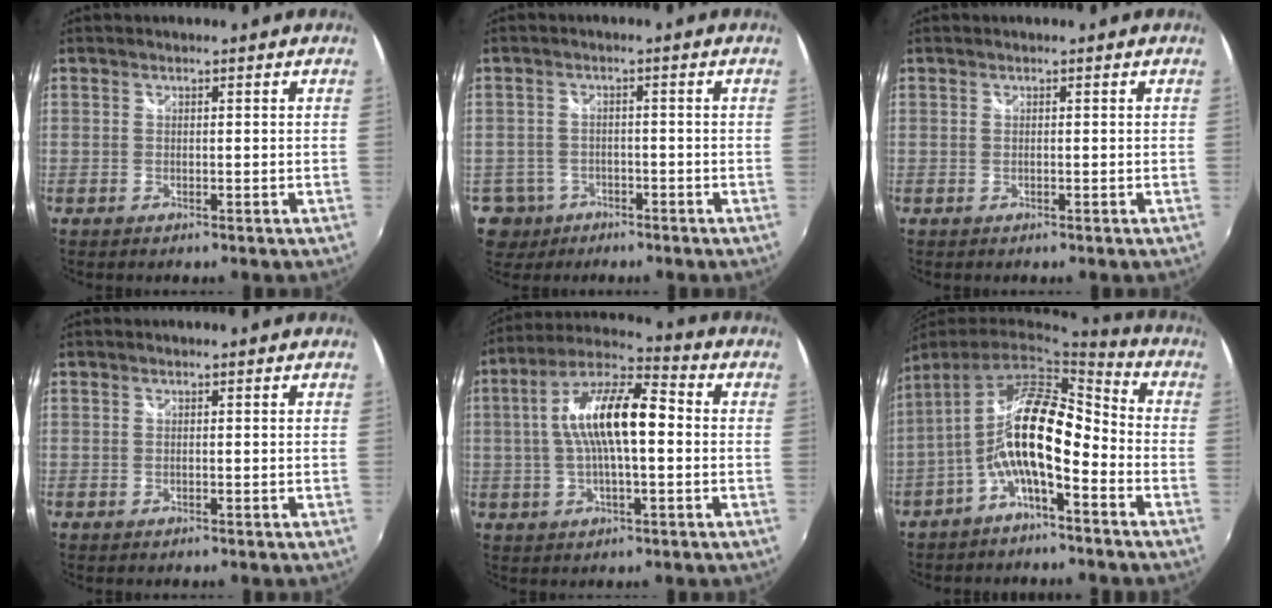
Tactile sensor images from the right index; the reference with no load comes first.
{"total": 5.4, "force": [-2.7, 4.6, 0.5], "torque": [-0.026, 0.012, -0.042]}
{"total": 0.0}
{"total": 0.0}
{"total": 14.3, "force": [0.4, 4.7, 13.5], "torque": [-0.250, 0.019, -0.001]}
{"total": 13.8, "force": [-3.5, 5.0, 12.4], "torque": [-0.225, 0.009, -0.067]}